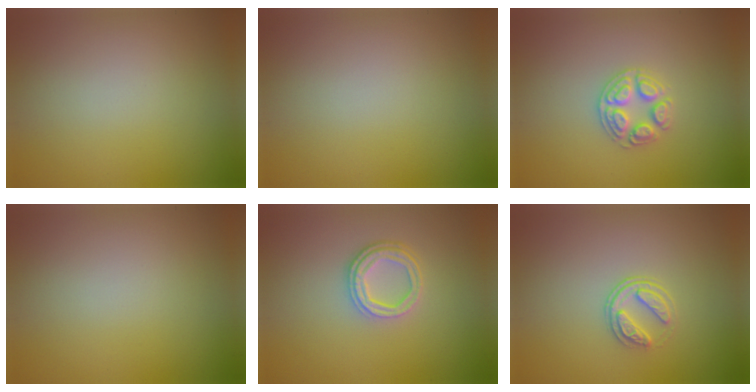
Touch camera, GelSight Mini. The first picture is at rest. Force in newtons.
{"total": 0.0}
{"total": 2.7, "press": 2.6, "slide": 0.7}
{"total": 0.0}
{"total": 3.3, "press": 2.6, "slide": 2.1}
{"total": 2.3, "press": 1.7, "slide": 1.6}